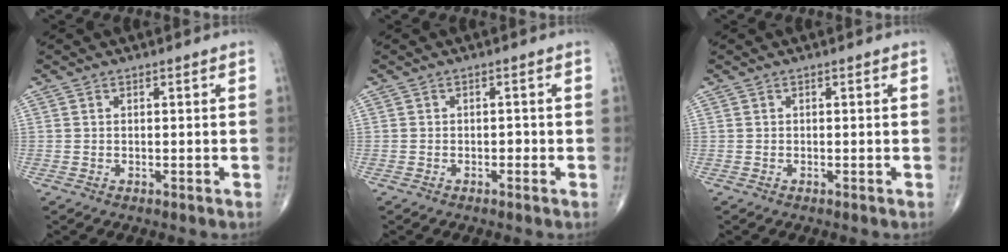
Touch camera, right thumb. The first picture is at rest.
{"total": 0.8, "force": [-0.4, 0.6, 0.5], "torque": [-0.001, 0.003, -0.009]}
{"total": 0.0}